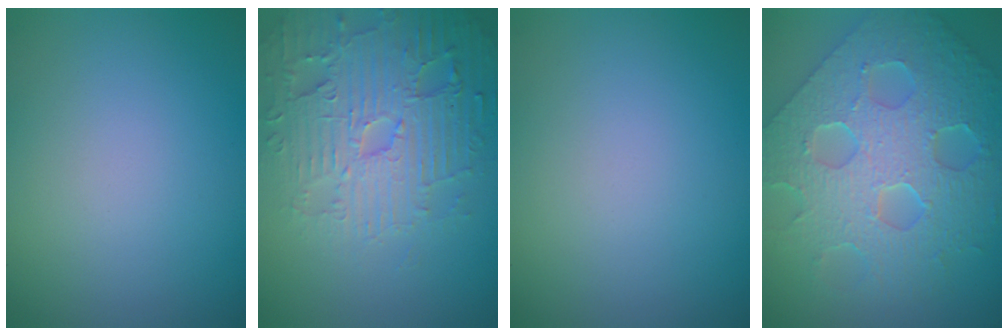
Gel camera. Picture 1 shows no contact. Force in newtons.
{"total": 5.2, "press": 5.0, "slide": 1.1}
{"total": 0.0}
{"total": 8.7, "press": 6.4, "slide": 5.9}